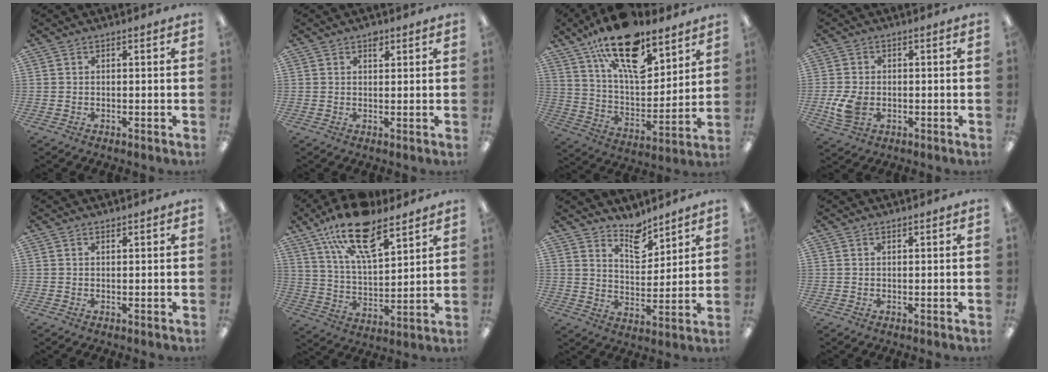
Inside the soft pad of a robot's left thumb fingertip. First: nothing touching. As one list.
[{"total": 4.3, "force": [2.9, 2.4, 2.2], "torque": [-0.007, -0.018, 0.044]}, {"total": 21.8, "force": [14.6, 9.3, 13.3], "torque": [-0.222, -0.083, 0.254]}, {"total": 6.3, "force": [-1.2, 4.4, 4.2], "torque": [-0.087, -0.001, -0.022]}, {"total": 0.9, "force": [0.9, 0.2, 0.3], "torque": [-0.007, 0.000, 0.016]}, {"total": 19.0, "force": [12.3, 7.6, 12.3], "torque": [-0.209, -0.057, 0.213]}, {"total": 8.7, "force": [7.3, 3.7, 3.0], "torque": [-0.033, -0.050, 0.129]}, {"total": 0.8, "force": [0.7, 0.2, 0.4], "torque": [-0.009, 0.001, 0.012]}]